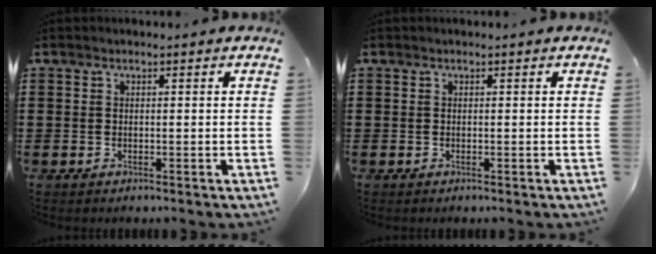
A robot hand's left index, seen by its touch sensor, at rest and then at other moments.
{"total": 0.0}